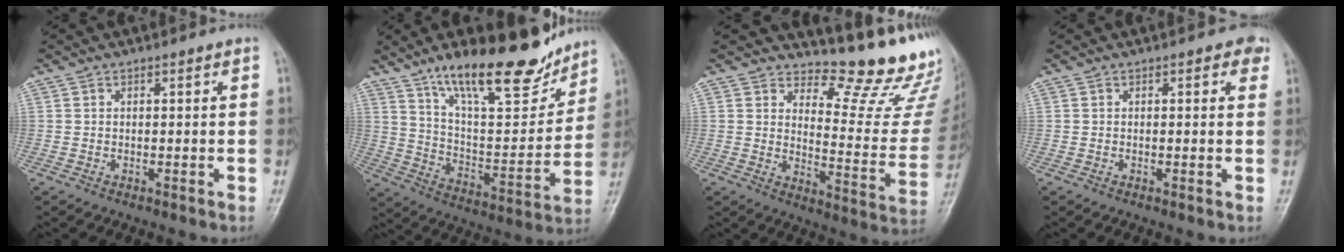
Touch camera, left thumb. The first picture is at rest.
{"total": 21.9, "force": [15.6, 6.9, 13.7], "torque": [-0.170, -0.083, 0.261]}
{"total": 16.6, "force": [15.2, 3.6, 5.5], "torque": [-0.029, -0.178, 0.184]}
{"total": 2.0, "force": [1.0, 1.2, 1.3], "torque": [0.004, 0.000, 0.005]}